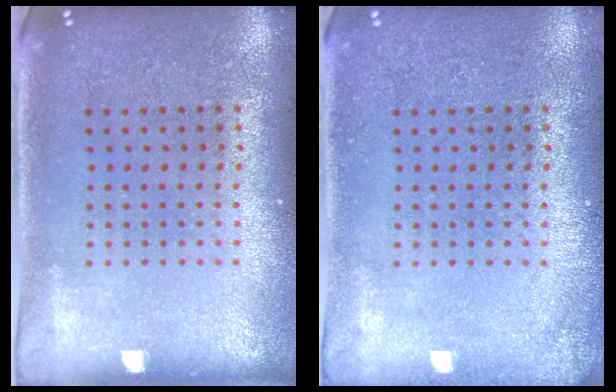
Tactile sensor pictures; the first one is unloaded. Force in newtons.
{"total": 0.9, "press": 0.9, "slide": 0.1}